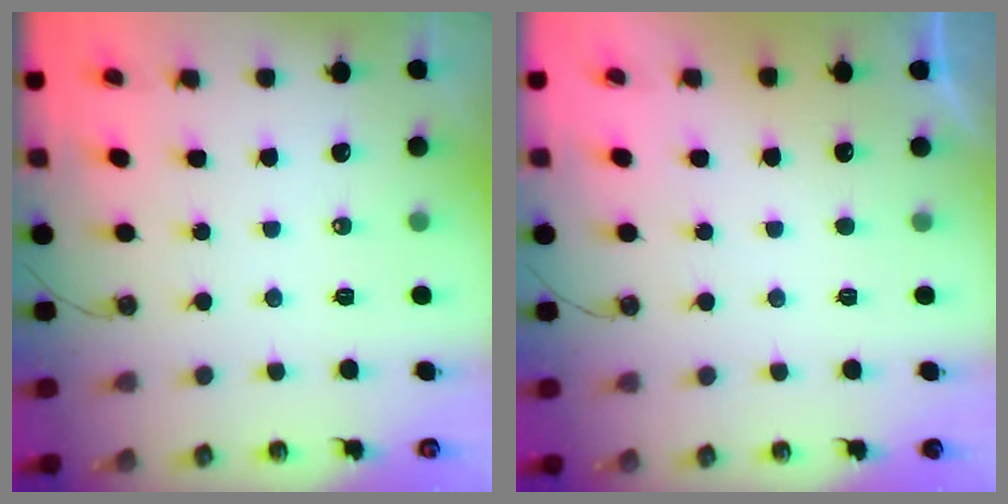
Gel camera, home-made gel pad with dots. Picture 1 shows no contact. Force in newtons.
{"total": 0.7, "press": 0.4, "slide": 0.5}